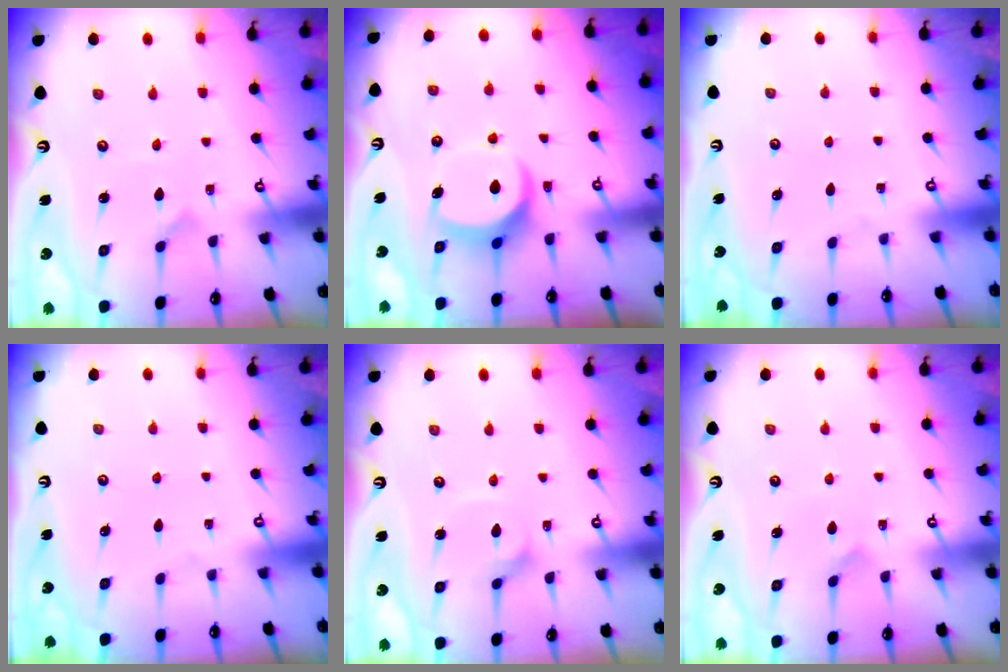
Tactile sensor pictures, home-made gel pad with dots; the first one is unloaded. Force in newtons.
{"total": 6.7, "press": 6.6, "slide": 0.8}
{"total": 0.0}
{"total": 0.0}
{"total": 2.7, "press": 2.7, "slide": 0.3}
{"total": 2.8, "press": 2.8, "slide": 0.3}